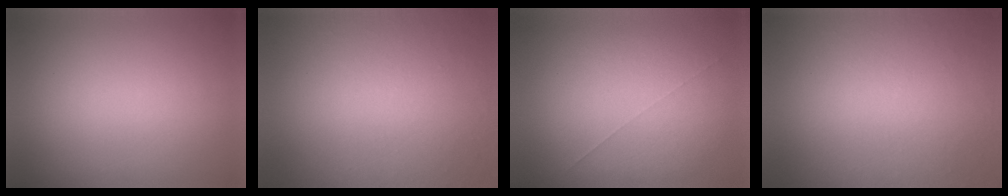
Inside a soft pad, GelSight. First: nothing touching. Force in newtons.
{"total": 8.7}
{"total": 1.0}
{"total": 8.4}